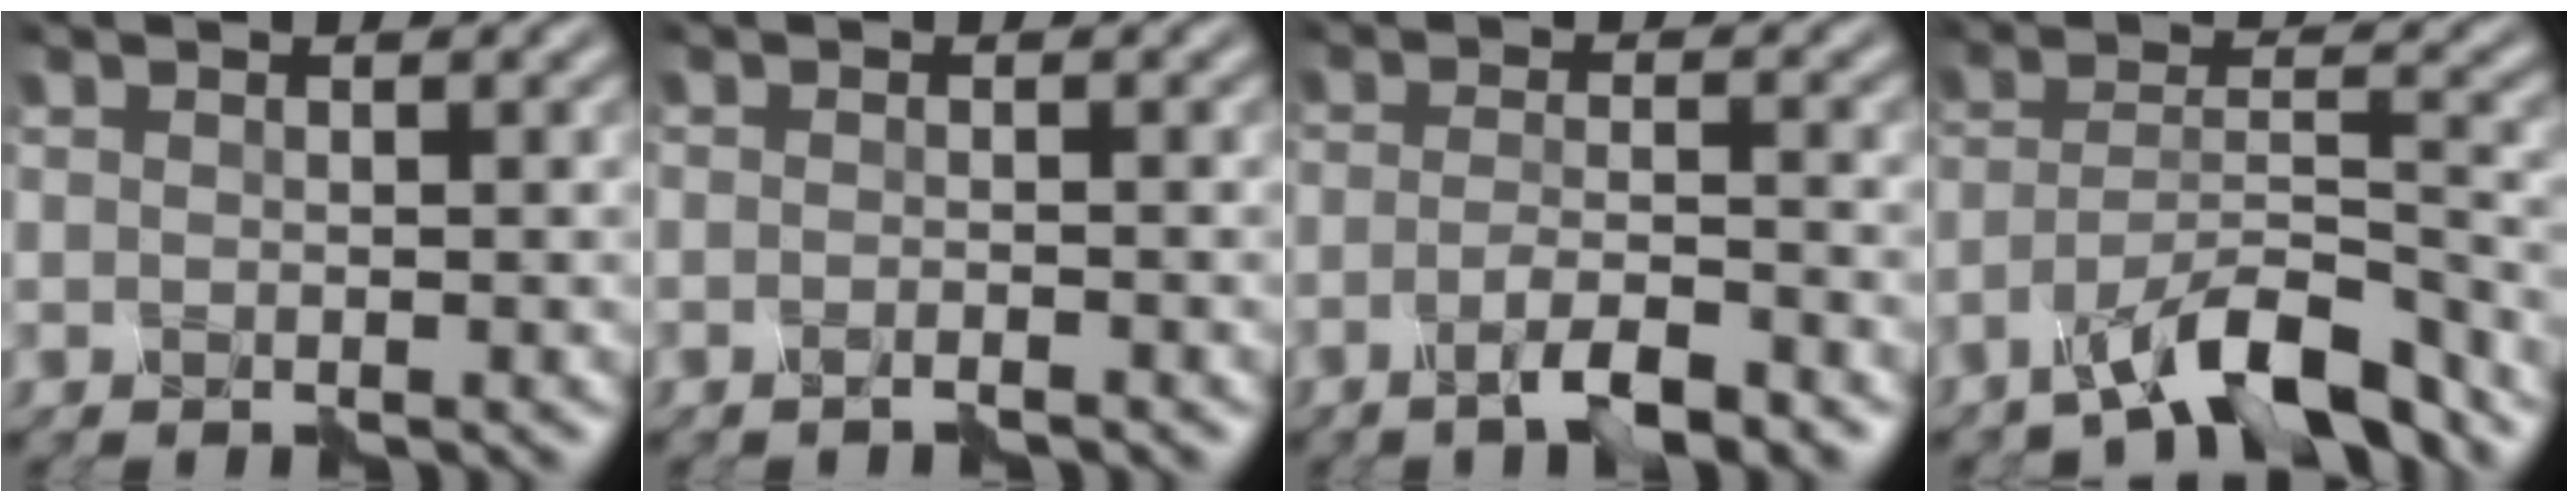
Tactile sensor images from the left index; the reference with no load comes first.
{"total": 0.9, "force": [-0.7, 0.1, 0.6], "torque": [-0.010, 0.000, -0.014]}
{"total": 3.9, "force": [-2.3, 0.8, 3.0], "torque": [-0.055, 0.001, -0.050]}
{"total": 8.3, "force": [-6.2, 2.0, 5.1], "torque": [-0.086, 0.004, -0.111]}